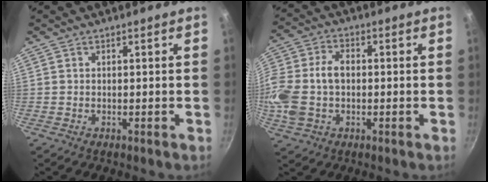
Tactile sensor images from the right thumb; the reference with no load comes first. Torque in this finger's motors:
{"motor_torque": [1.46, 2.78, 1.66, -0.30, 0.22]}